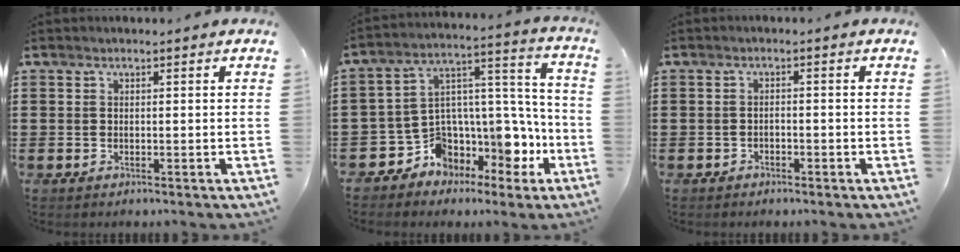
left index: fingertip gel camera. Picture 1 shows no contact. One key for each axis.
{"total": 8.4, "fx": -4.7, "fy": 6.0, "fz": 3.5, "tx": -0.070, "ty": -0.014, "tz": -0.074}
{"total": 1.1, "fx": -1.1, "fy": 0.4, "fz": 0.1, "tx": -0.008, "ty": 0.001, "tz": -0.023}